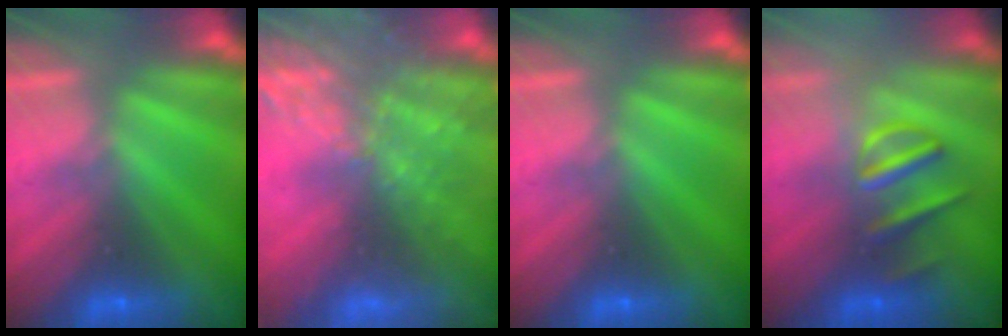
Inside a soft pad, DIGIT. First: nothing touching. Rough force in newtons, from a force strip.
{"total": 8.3}
{"total": 0.0}
{"total": 3.1}